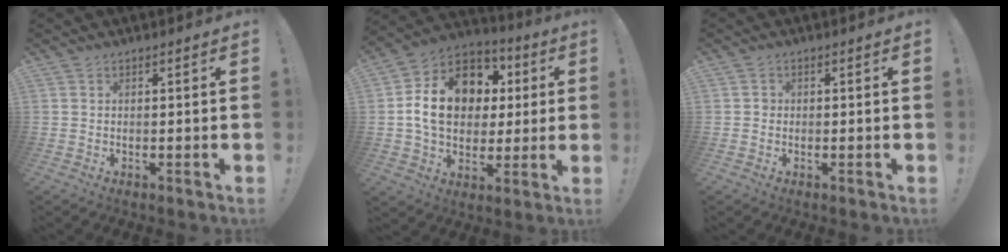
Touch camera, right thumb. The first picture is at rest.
{"total": 18.3, "force": [2.9, 14.0, 11.5], "torque": [-0.166, 0.006, 0.062]}
{"total": 1.4, "force": [-0.3, 1.3, 0.5], "torque": [-0.016, 0.008, -0.005]}